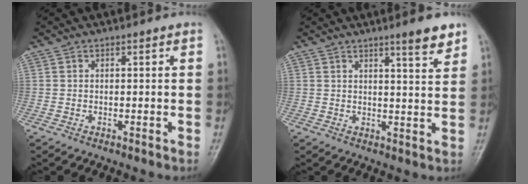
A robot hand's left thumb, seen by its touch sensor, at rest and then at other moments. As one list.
[{"total": 5.6, "force": [4.0, 0.6, 3.9], "torque": [-0.045, -0.029, 0.056]}]